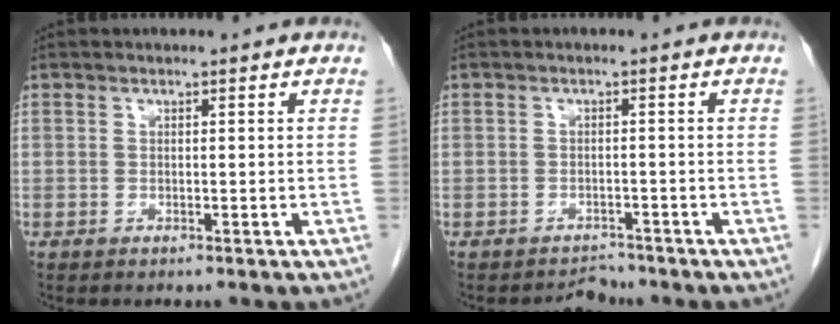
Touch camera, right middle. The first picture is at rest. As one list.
[{"total": 2.0, "force": [-1.7, 0.7, -0.6], "torque": [0.007, -0.002, -0.026]}]